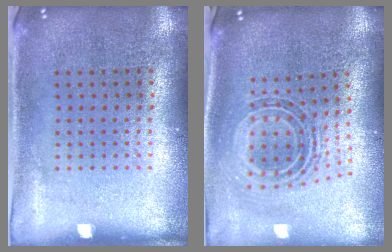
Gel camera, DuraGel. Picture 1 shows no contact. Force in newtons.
{"total": 1.0, "press": 0.9, "slide": 0.5}